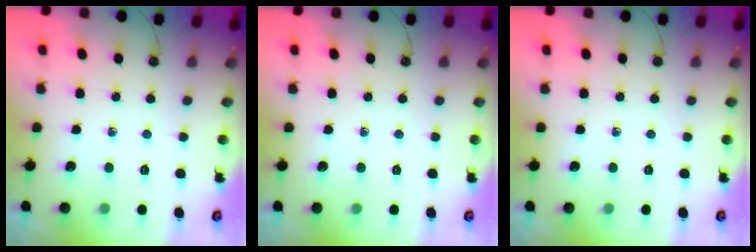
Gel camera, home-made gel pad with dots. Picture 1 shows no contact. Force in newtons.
{"total": 0.0}
{"total": 0.0}